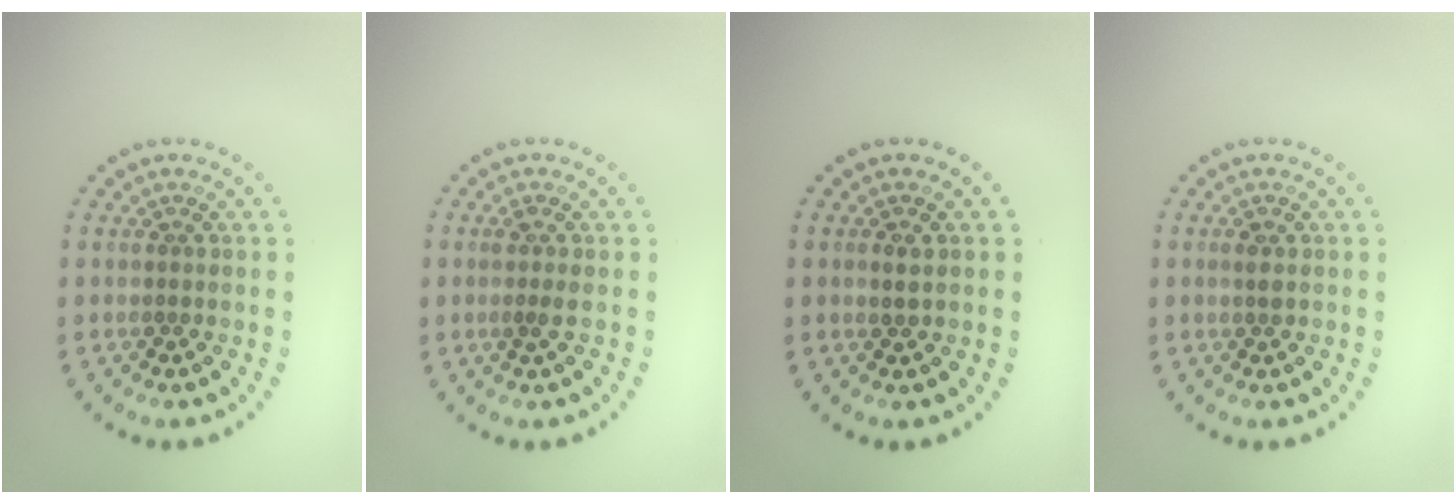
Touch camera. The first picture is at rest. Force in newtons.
{"total": 1.3, "press": 1.0, "slide": 0.8}
{"total": 0.9, "press": 0.9, "slide": 0.2}
{"total": 0.9, "press": 0.9, "slide": 0.3}